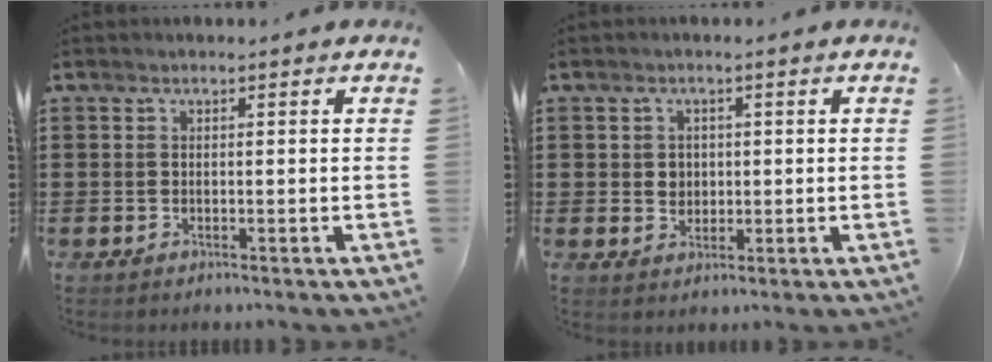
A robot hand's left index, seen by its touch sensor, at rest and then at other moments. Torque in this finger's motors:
{"motor_torque": [0.69, 0.31, 0.22, 0.05]}